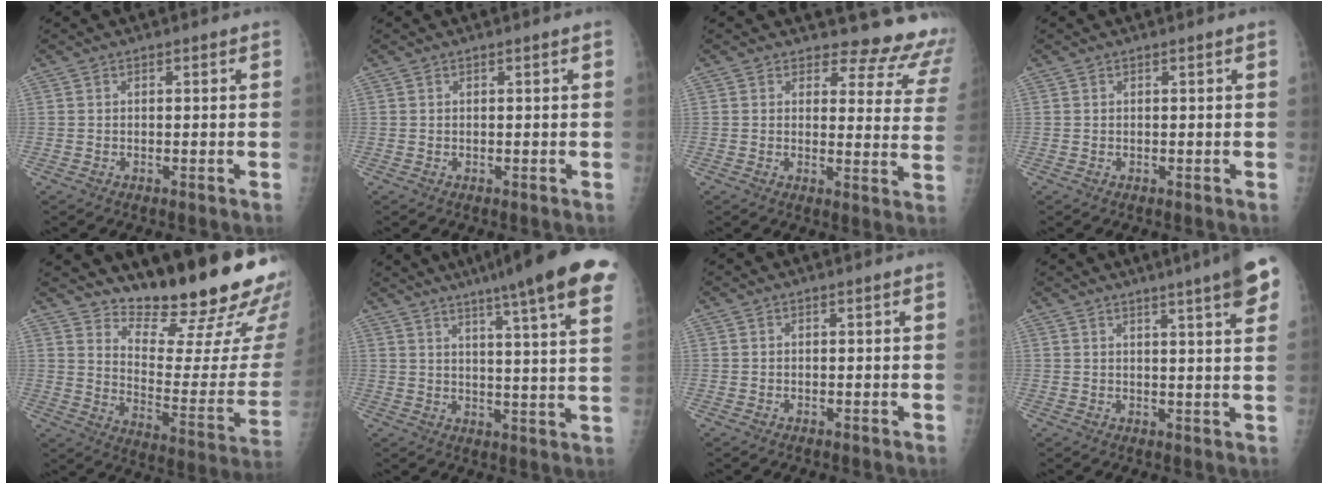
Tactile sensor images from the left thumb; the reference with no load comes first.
{"total": 0.0}
{"total": 13.4, "force": [12.7, 3.9, 1.1], "torque": [0.038, -0.124, 0.116]}
{"total": 0.0}
{"total": 23.2, "force": [18.2, 5.2, 13.5], "torque": [-0.160, -0.142, 0.257]}
{"total": 20.9, "force": [13.9, 1.5, 15.6], "torque": [-0.212, -0.040, 0.172]}
{"total": 0.0}
{"total": 10.3, "force": [6.2, 0.8, 8.2], "torque": [-0.099, -0.016, 0.068]}